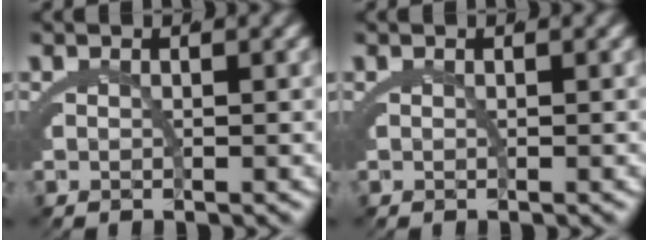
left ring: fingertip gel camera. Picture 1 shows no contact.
{"total": 0.0}